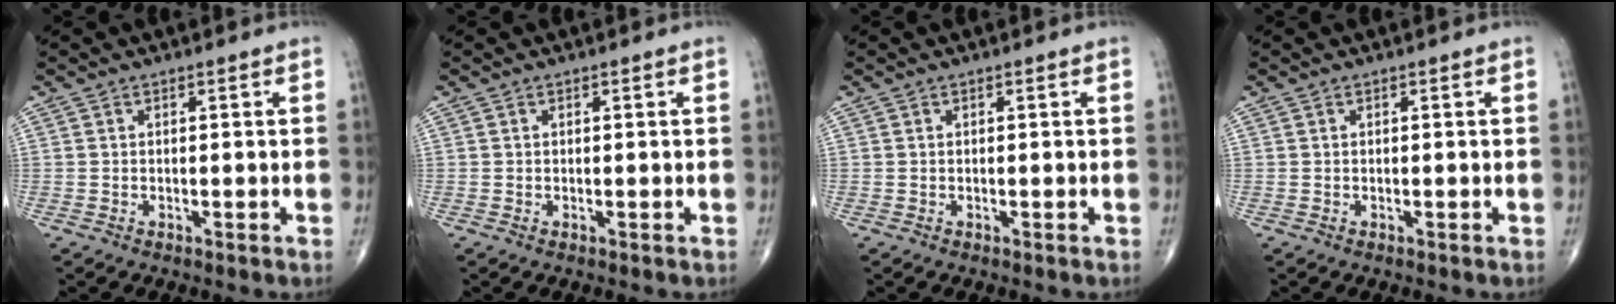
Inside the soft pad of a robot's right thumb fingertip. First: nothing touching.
{"total": 0.0}
{"total": 0.0}
{"total": 0.0}